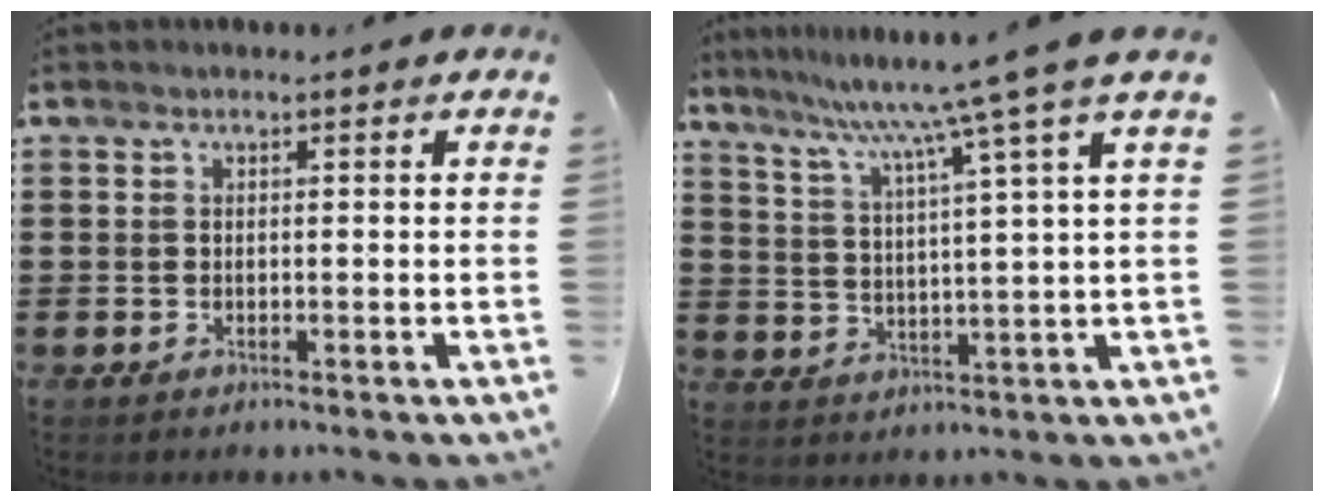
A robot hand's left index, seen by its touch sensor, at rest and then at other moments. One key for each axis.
{"total": 9.0, "fx": 6.9, "fy": -2.1, "fz": 5.3, "tx": -0.130, "ty": -0.039, "tz": 0.105}